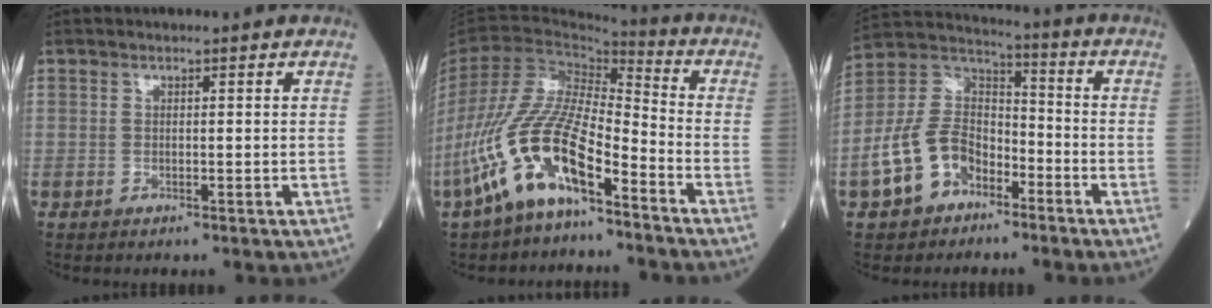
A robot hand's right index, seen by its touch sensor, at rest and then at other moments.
{"total": 15.5, "force": [-8.8, 4.4, 12.0], "torque": [-0.256, 0.000, -0.167]}
{"total": 9.9, "force": [-5.0, 6.6, 5.6], "torque": [-0.132, 0.025, -0.096]}